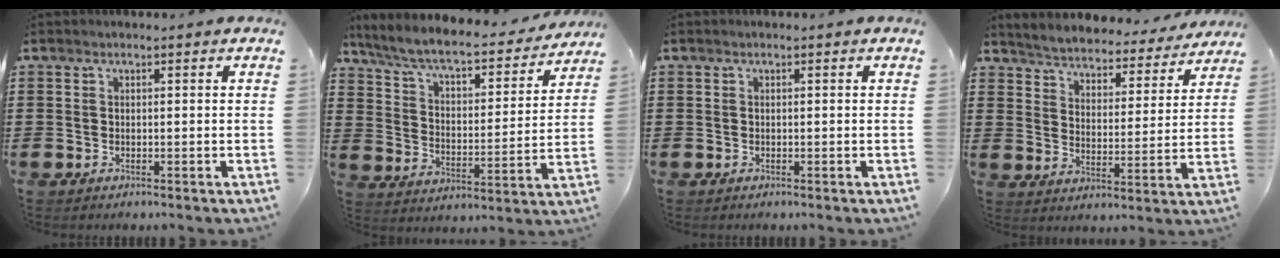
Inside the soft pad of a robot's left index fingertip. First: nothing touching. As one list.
[{"total": 6.6, "force": [5.8, 0.8, 3.1], "torque": [-0.085, -0.039, 0.095]}, {"total": 0.0}, {"total": 4.0, "force": [4.0, -0.1, -0.3], "torque": [-0.021, -0.039, 0.063]}]